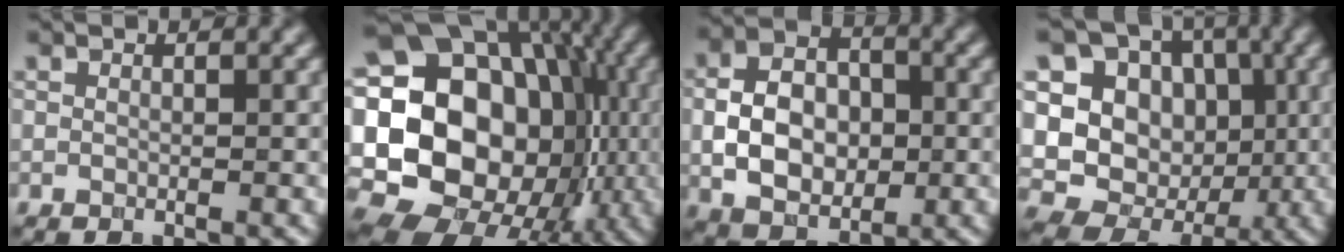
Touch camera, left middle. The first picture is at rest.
{"total": 21.8, "force": [-0.6, 18.0, 12.3], "torque": [-0.191, 0.015, -0.045]}
{"total": 7.1, "force": [-0.4, 5.0, 5.0], "torque": [-0.095, 0.005, -0.013]}
{"total": 13.6, "force": [1.3, 12.4, 5.4], "torque": [-0.145, 0.044, 0.017]}